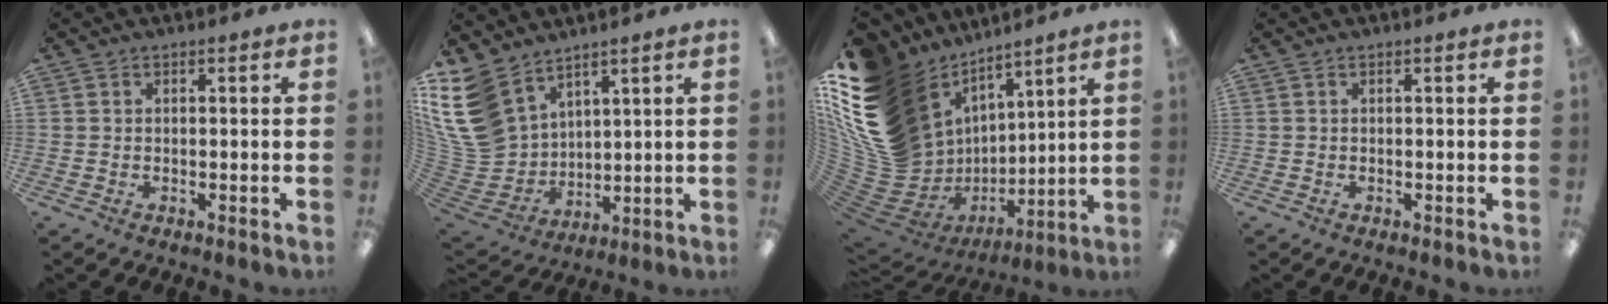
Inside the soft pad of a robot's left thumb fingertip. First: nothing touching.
{"total": 15.6, "force": [9.2, 10.8, 6.4], "torque": [-0.189, -0.052, 0.179]}
{"total": 24.0, "force": [7.1, 18.1, 14.0], "torque": [-0.292, -0.077, 0.184]}
{"total": 0.0}